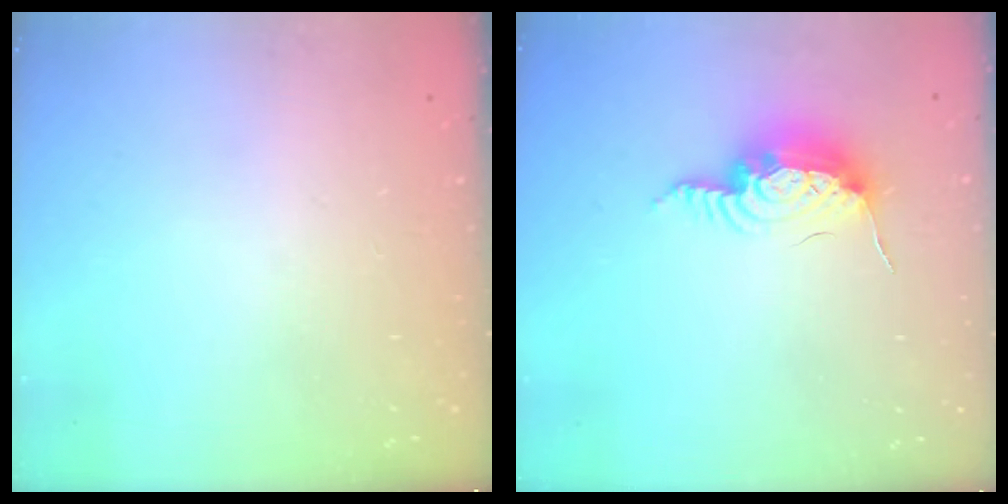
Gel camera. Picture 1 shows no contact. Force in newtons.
{"total": 12.9, "press": 12.9, "slide": 0.8}